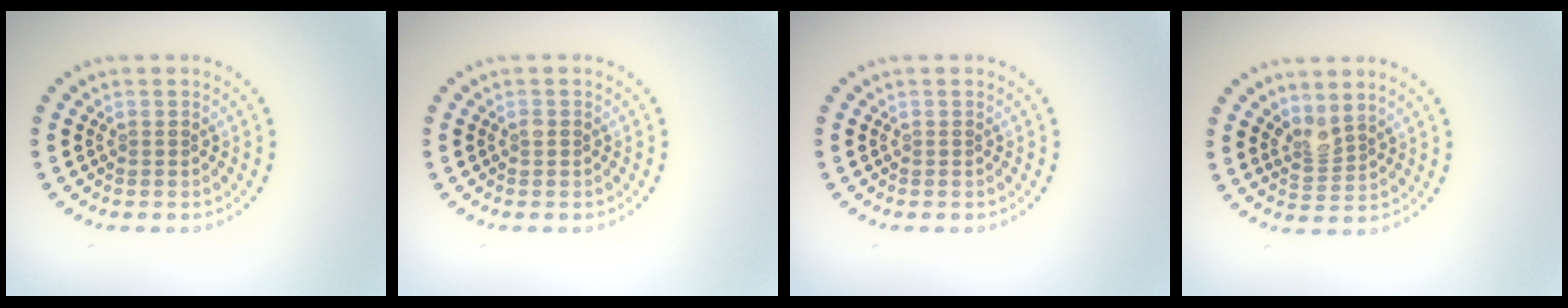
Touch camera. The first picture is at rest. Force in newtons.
{"total": 0.7, "press": 0.6, "slide": 0.1}
{"total": 0.0}
{"total": 2.0, "press": 1.5, "slide": 1.4}